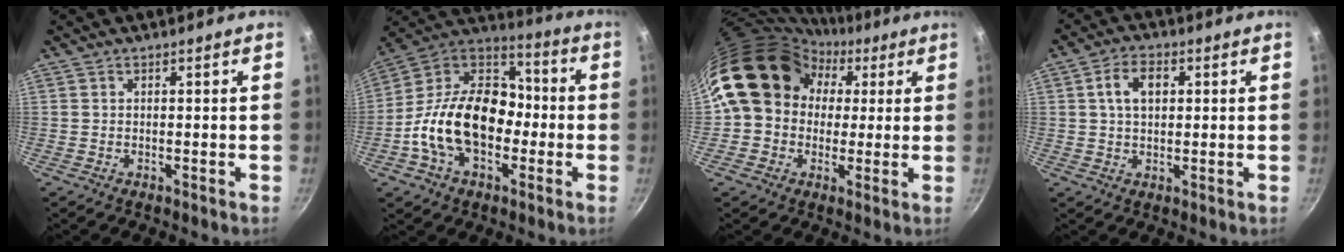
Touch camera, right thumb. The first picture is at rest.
{"total": 21.5, "force": [-4.2, 14.6, 15.2], "torque": [-0.234, 0.057, -0.090]}
{"total": 16.7, "force": [2.7, 14.2, 8.2], "torque": [-0.105, 0.047, 0.031]}
{"total": 6.3, "force": [1.5, 4.0, 4.6], "torque": [-0.066, 0.008, 0.023]}